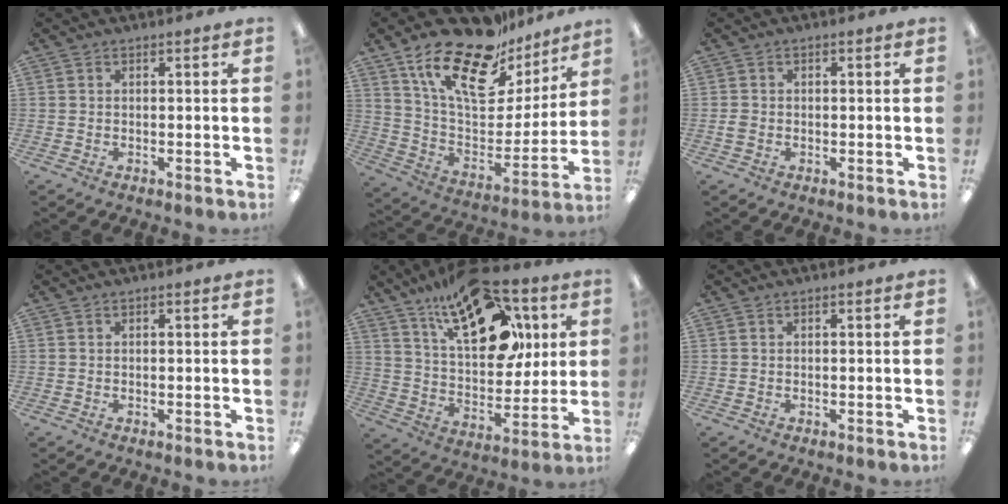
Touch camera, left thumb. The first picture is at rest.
{"total": 21.8, "force": [15.5, 9.4, 12.1], "torque": [-0.215, -0.097, 0.274]}
{"total": 1.5, "force": [-0.4, 1.2, 0.8], "torque": [-0.014, 0.003, -0.008]}
{"total": 0.0}
{"total": 24.5, "force": [13.4, 12.1, 16.6], "torque": [-0.256, -0.056, 0.227]}
{"total": 0.0}